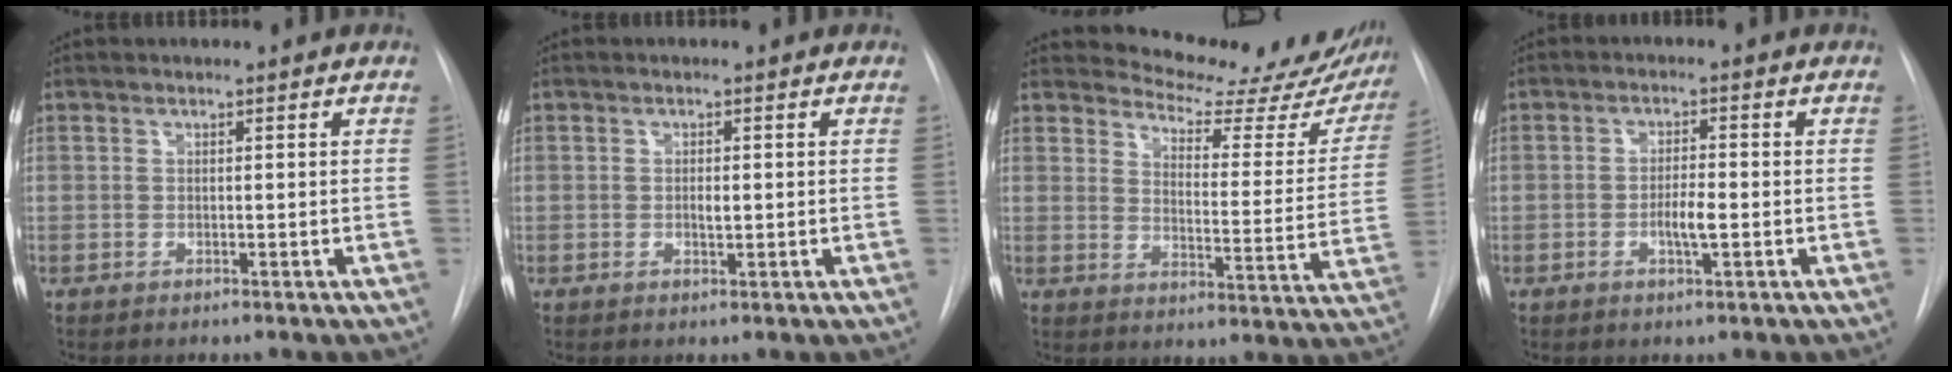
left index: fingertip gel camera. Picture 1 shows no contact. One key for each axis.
{"total": 1.4, "fx": -0.9, "fy": 0.5, "fz": 1.0, "tx": -0.018, "ty": -0.006, "tz": -0.012}
{"total": 19.7, "fx": 18.3, "fy": 4.8, "fz": 5.2, "tx": -0.049, "ty": -0.085, "tz": 0.207}
{"total": 3.6, "fx": -1.7, "fy": 0.6, "fz": 3.1, "tx": -0.055, "ty": -0.005, "tz": -0.027}